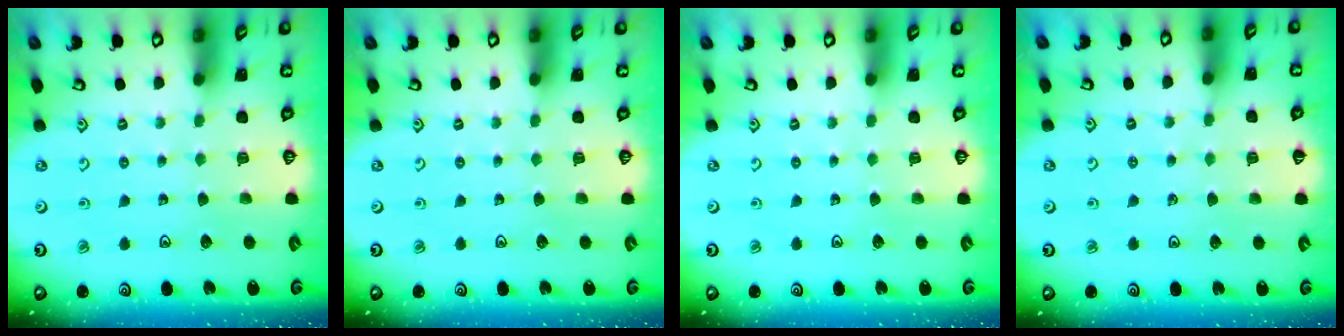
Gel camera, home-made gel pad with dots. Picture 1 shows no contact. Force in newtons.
{"total": 0.0}
{"total": 0.0}
{"total": 2.5, "press": 2.5, "slide": 0.4}